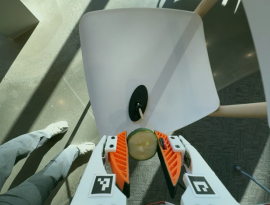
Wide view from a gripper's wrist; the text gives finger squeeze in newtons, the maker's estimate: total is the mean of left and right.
{"total": 8.8, "left": 8.8, "right": 8.9}